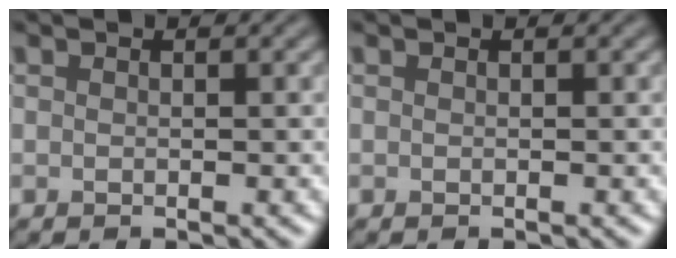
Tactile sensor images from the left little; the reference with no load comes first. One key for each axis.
{"total": 0.0}